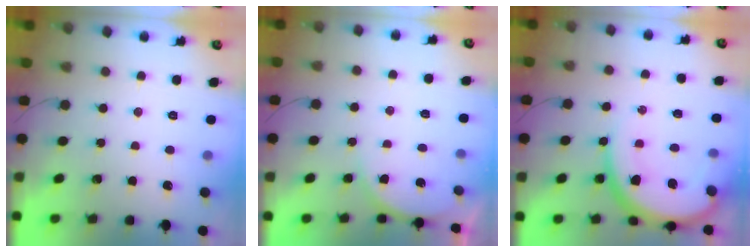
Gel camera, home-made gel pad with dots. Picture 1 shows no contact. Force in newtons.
{"total": 6.2, "press": 6.2, "slide": 0.4}
{"total": 14.9, "press": 14.8, "slide": 1.5}